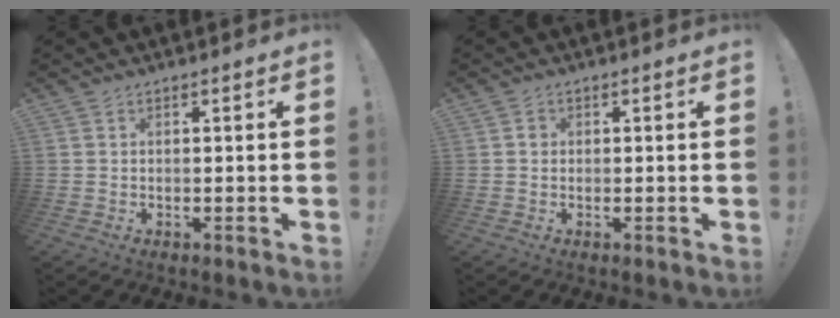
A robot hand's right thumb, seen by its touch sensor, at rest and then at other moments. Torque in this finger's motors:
{"motor_torque": [0.33, 0.29, 0.21, -0.09, -0.03]}